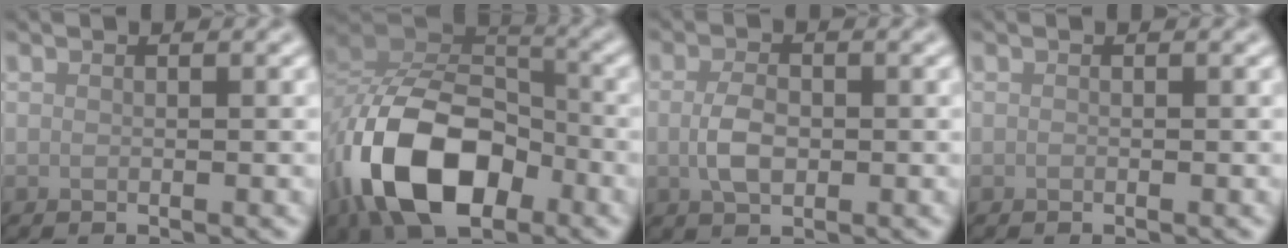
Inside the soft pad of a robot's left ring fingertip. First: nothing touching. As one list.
[{"total": 12.3, "force": [-5.5, 7.0, 8.4], "torque": [-0.164, 0.002, -0.112]}, {"total": 2.9, "force": [-0.2, 1.7, 2.3], "torque": [-0.051, -0.002, -0.005]}, {"total": 0.0}]